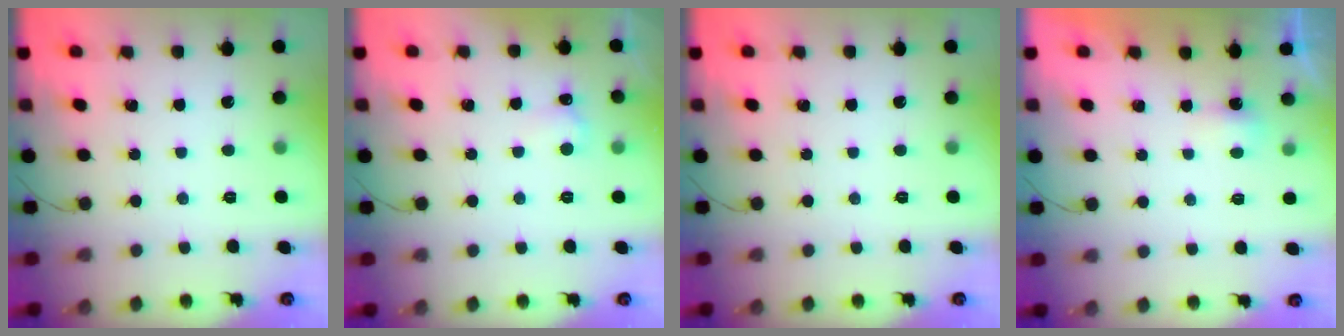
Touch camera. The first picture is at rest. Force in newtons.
{"total": 4.3, "press": 4.1, "slide": 1.2}
{"total": 0.0}
{"total": 2.3, "press": 2.1, "slide": 0.8}